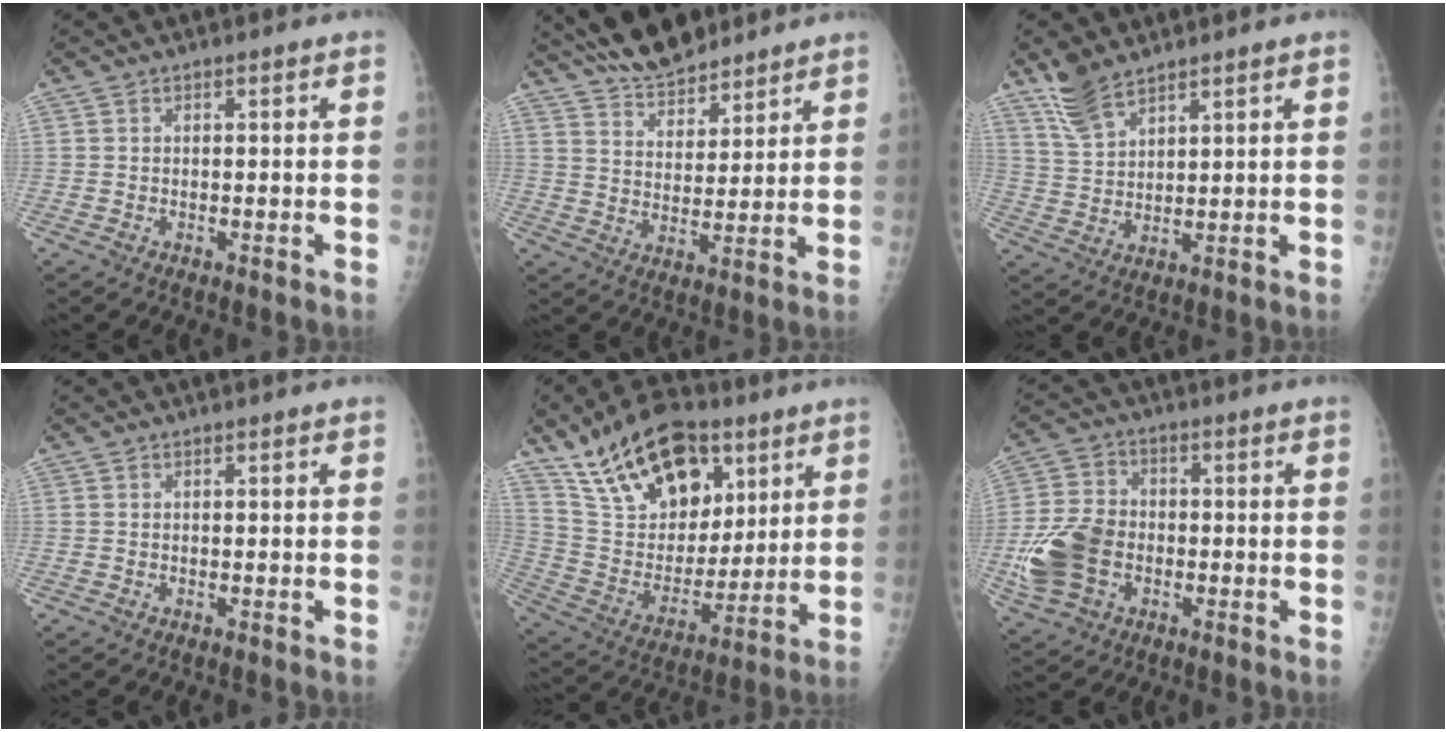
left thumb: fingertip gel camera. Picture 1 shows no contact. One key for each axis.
{"total": 12.0, "fx": 10.4, "fy": 4.0, "fz": 4.3, "tx": -0.045, "ty": -0.046, "tz": 0.182}
{"total": 6.8, "fx": 5.4, "fy": 2.6, "fz": 3.2, "tx": -0.057, "ty": -0.020, "tz": 0.117}
{"total": 0.0}
{"total": 23.2, "fx": 13.1, "fy": 13.0, "fz": 14.0, "tx": -0.209, "ty": -0.038, "tz": 0.235}
{"total": 12.3, "fx": -2.9, "fy": 9.0, "fz": 7.8, "tx": -0.149, "ty": 0.016, "tz": -0.054}